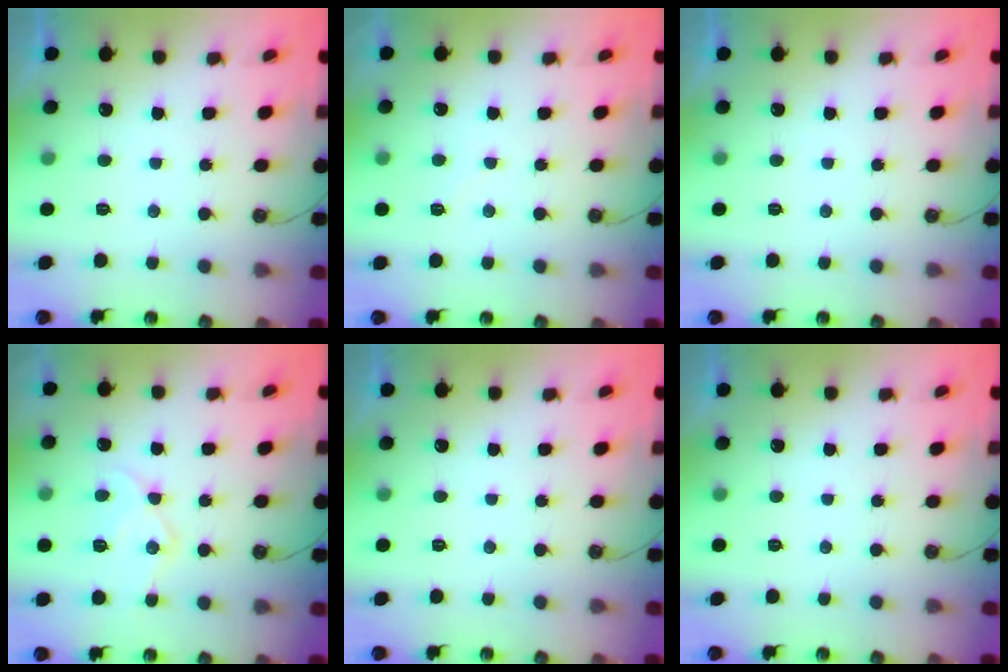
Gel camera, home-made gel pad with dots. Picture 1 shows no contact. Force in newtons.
{"total": 3.1, "press": 3.1, "slide": 0.5}
{"total": 0.0}
{"total": 13.1, "press": 13.1, "slide": 1.1}
{"total": 0.0}
{"total": 0.0}